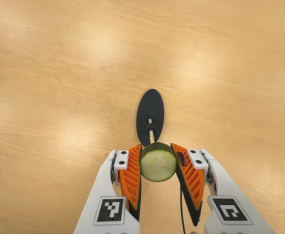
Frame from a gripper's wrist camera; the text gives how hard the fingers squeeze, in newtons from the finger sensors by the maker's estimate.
{"total": 11.9, "left": 11.4, "right": 12.4}